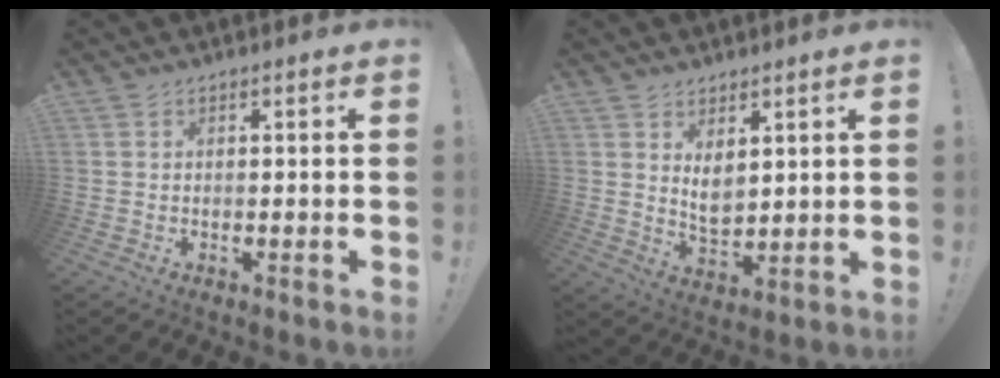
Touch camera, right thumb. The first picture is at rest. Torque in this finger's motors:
{"motor_torque": [-0.03, 0.20, -0.20, 0.31, 0.19]}